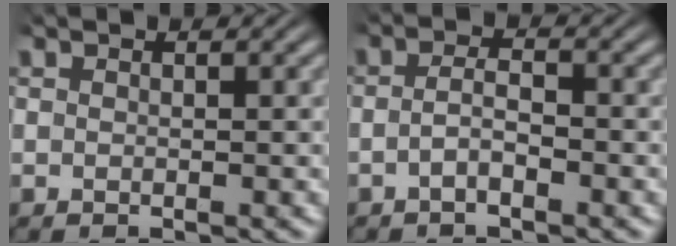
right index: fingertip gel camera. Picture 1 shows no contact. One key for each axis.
{"total": 2.4, "fx": -1.5, "fy": 0.7, "fz": 1.7, "tx": -0.035, "ty": -0.007, "tz": -0.026}